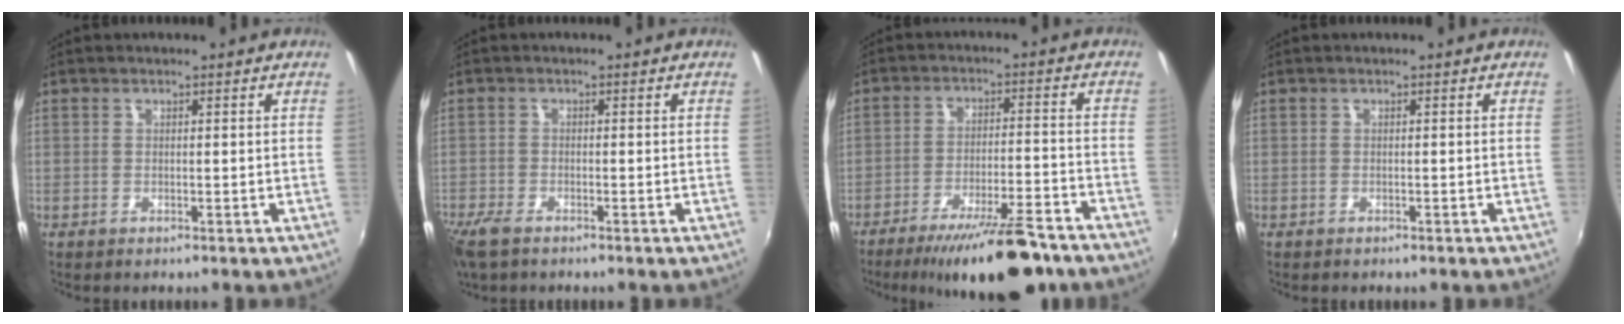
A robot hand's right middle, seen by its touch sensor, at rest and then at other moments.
{"total": 4.9, "force": [-3.7, 2.0, 2.6], "torque": [-0.072, -0.018, -0.076]}
{"total": 16.5, "force": [-13.1, 3.3, 9.4], "torque": [-0.163, -0.017, -0.192]}
{"total": 0.6, "force": [-0.5, 0.3, 0.1], "torque": [-0.004, -0.003, -0.009]}